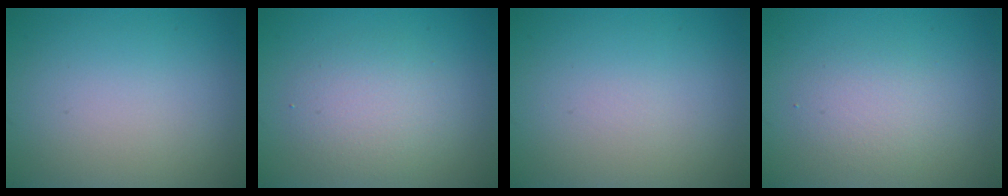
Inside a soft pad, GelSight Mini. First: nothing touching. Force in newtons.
{"total": 3.2, "press": 3.2, "slide": 0.2}
{"total": 0.0}
{"total": 2.4, "press": 2.4, "slide": 0.4}